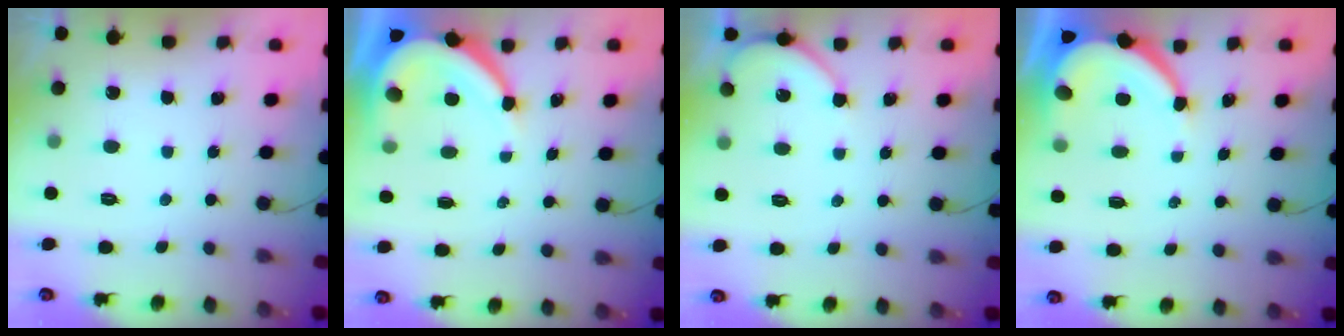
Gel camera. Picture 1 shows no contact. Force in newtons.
{"total": 8.6, "press": 8.6, "slide": 0.9}
{"total": 4.6, "press": 4.6, "slide": 0.5}
{"total": 6.6, "press": 6.5, "slide": 0.8}